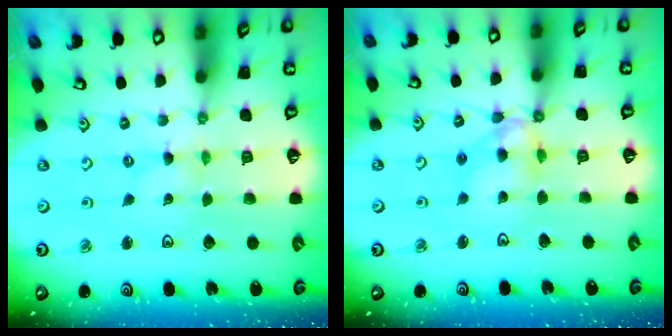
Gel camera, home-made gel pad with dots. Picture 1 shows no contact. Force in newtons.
{"total": 11.4, "press": 11.3, "slide": 1.2}